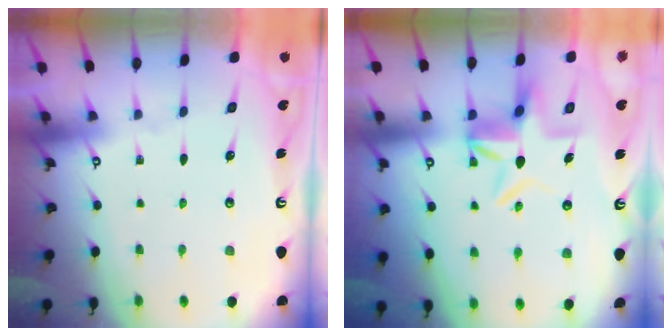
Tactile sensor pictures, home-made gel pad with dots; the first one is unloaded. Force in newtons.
{"total": 7.4, "press": 7.3, "slide": 0.8}